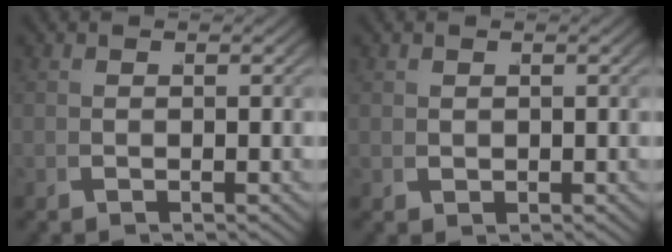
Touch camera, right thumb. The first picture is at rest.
{"total": 0.8, "force": [0.4, 0.7, 0.1], "torque": [-0.008, -0.005, 0.011]}